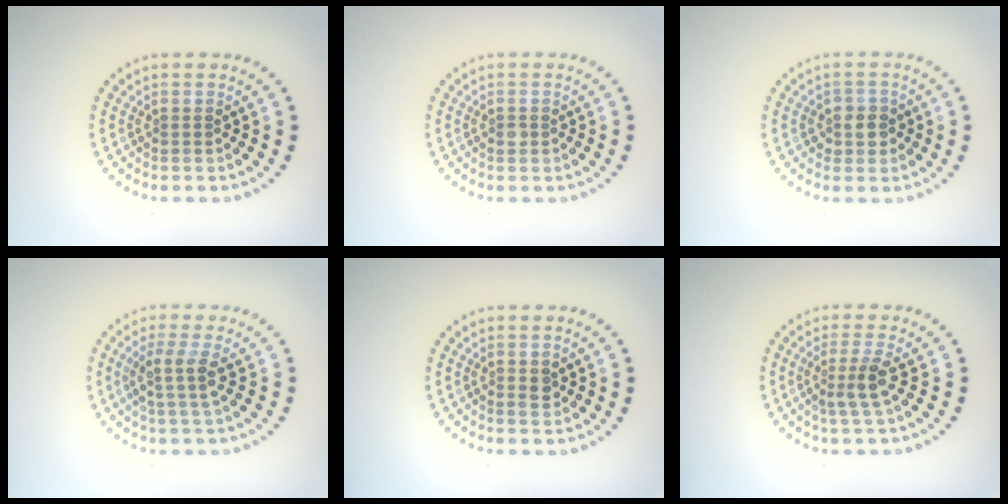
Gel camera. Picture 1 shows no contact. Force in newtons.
{"total": 0.8, "press": 0.8, "slide": 0.1}
{"total": 2.1, "press": 1.9, "slide": 0.9}
{"total": 2.6, "press": 2.1, "slide": 1.6}
{"total": 1.1, "press": 1.1, "slide": 0.1}
{"total": 2.3, "press": 1.8, "slide": 1.5}